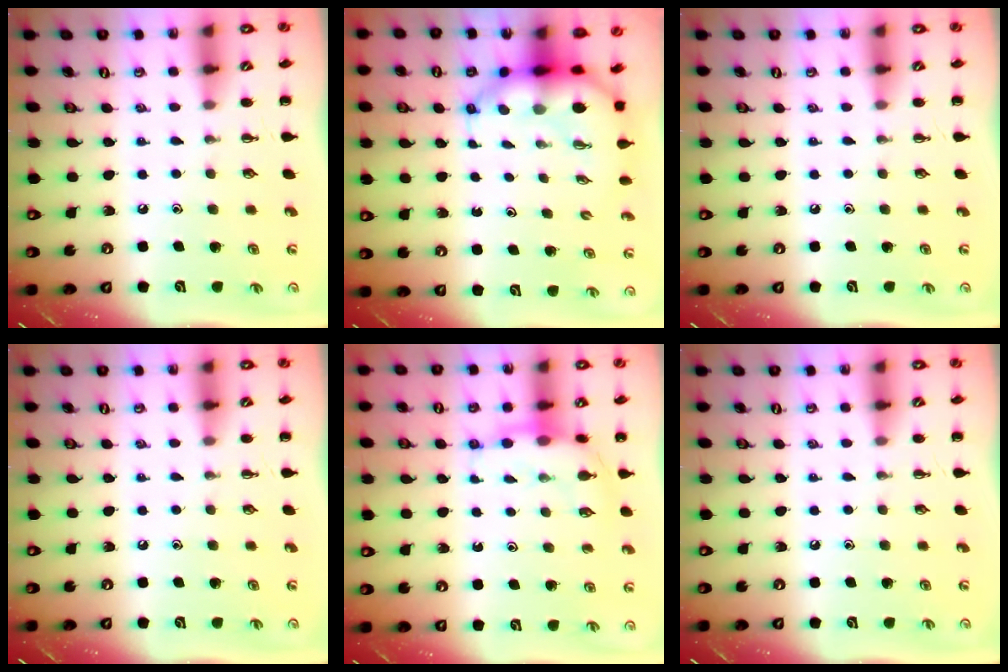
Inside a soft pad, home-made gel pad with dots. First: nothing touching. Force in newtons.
{"total": 7.0, "press": 6.7, "slide": 2.0}
{"total": 0.0}
{"total": 0.0}
{"total": 7.7, "press": 7.6, "slide": 1.1}
{"total": 0.0}